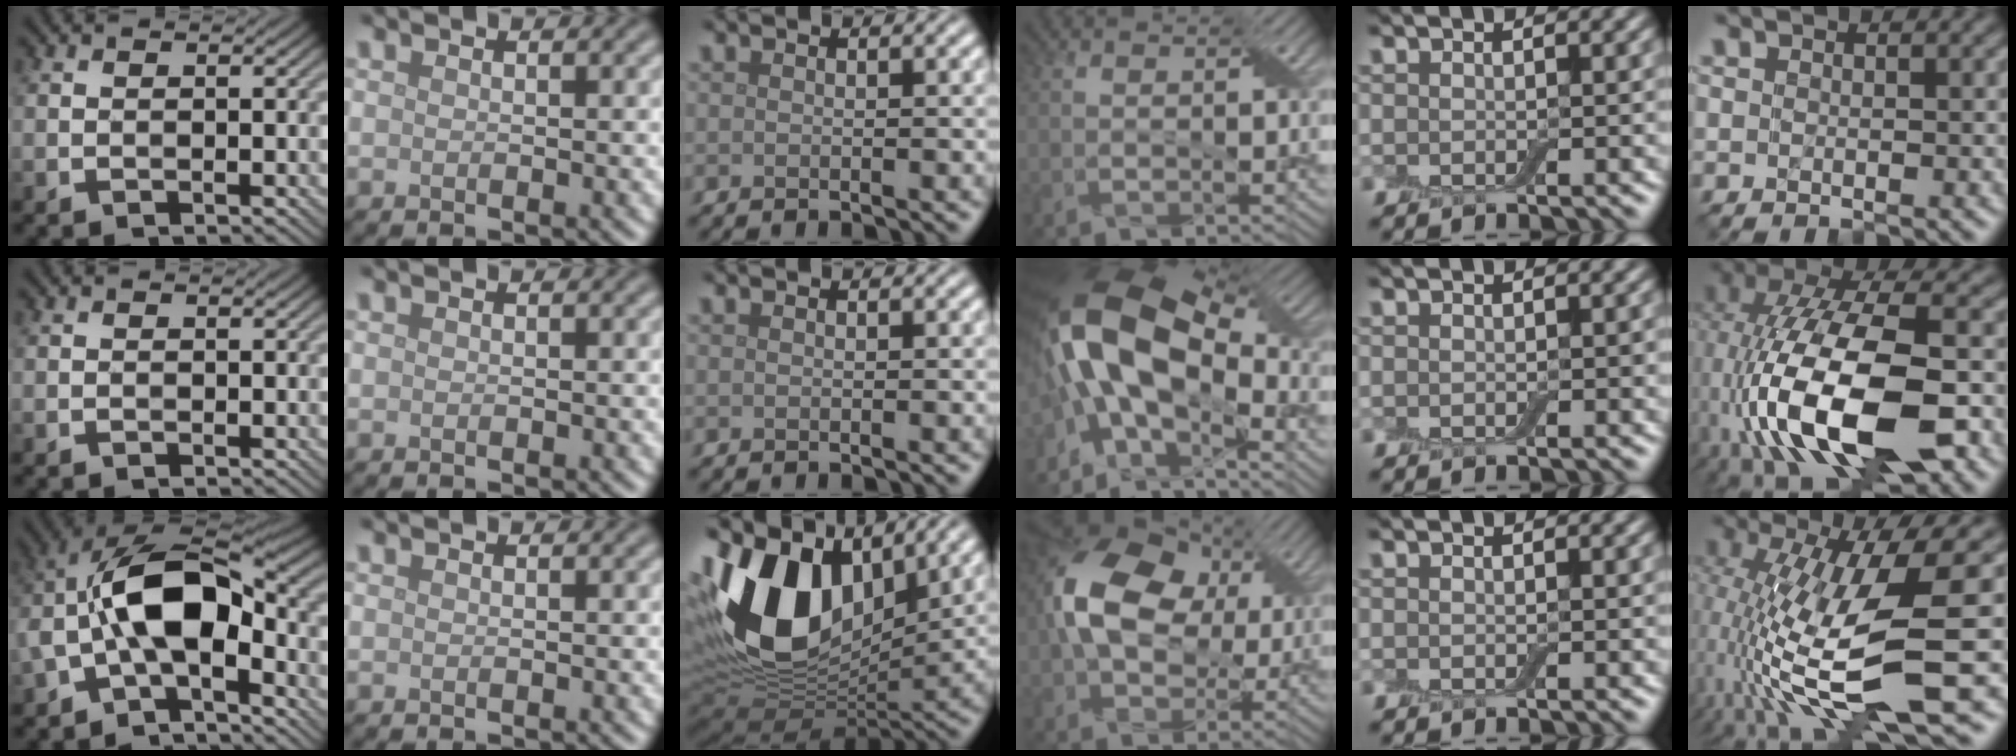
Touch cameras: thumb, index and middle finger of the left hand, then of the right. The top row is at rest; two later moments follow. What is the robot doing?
{"motion": "extract", "object": "airpods case & airpods"}